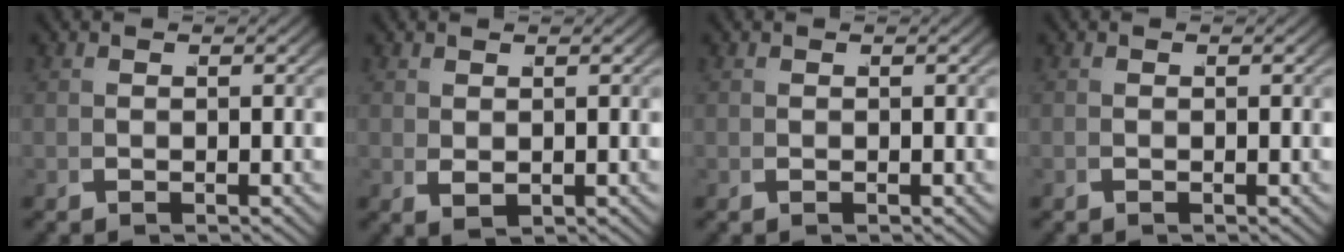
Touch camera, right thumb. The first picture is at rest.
{"total": 1.2, "force": [0.4, 0.5, 1.0], "torque": [-0.021, -0.005, 0.020]}
{"total": 0.0}
{"total": 0.0}